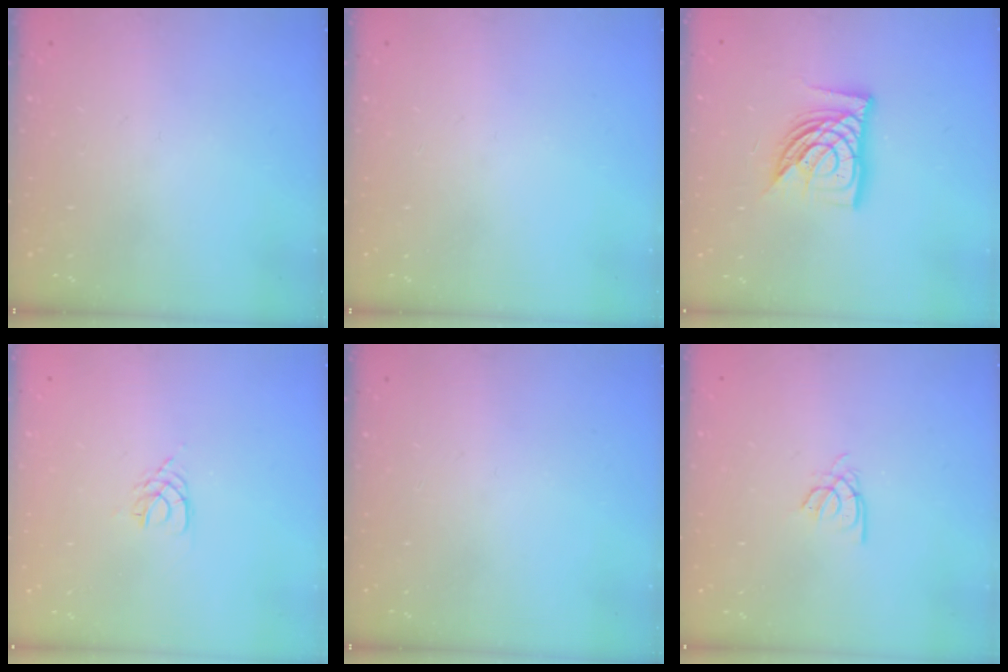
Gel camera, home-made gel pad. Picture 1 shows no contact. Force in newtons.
{"total": 0.0}
{"total": 14.8, "press": 14.6, "slide": 1.9}
{"total": 2.4, "press": 2.3, "slide": 0.4}
{"total": 0.0}
{"total": 2.4, "press": 2.4, "slide": 0.4}